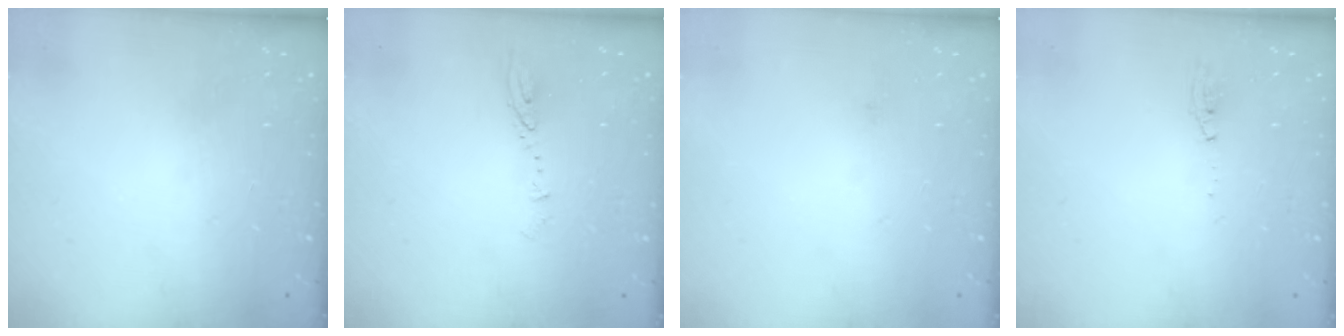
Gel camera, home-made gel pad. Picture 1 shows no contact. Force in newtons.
{"total": 4.9, "press": 4.8, "slide": 0.6}
{"total": 9.0, "press": 1.8, "slide": 8.9}
{"total": 14.8, "press": 3.9, "slide": 14.3}